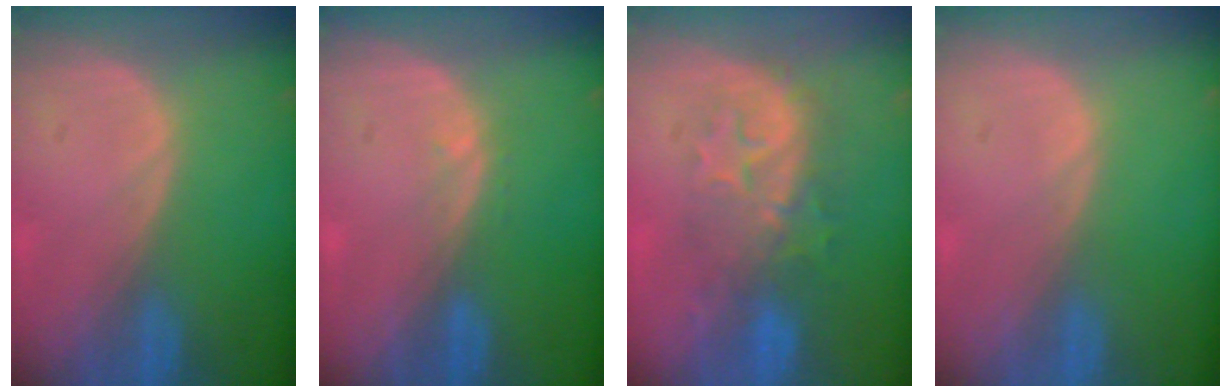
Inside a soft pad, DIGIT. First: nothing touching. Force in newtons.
{"total": 0.7, "press": 0.7, "slide": 0.2}
{"total": 8.0, "press": 7.8, "slide": 1.7}
{"total": 0.0}